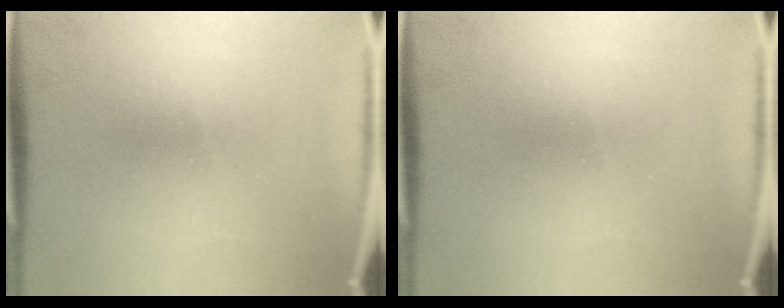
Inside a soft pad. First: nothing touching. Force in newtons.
{"total": 0.0}